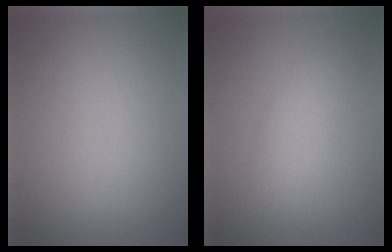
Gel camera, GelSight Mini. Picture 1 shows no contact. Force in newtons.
{"total": 2.8, "press": 2.8, "slide": 0.1}